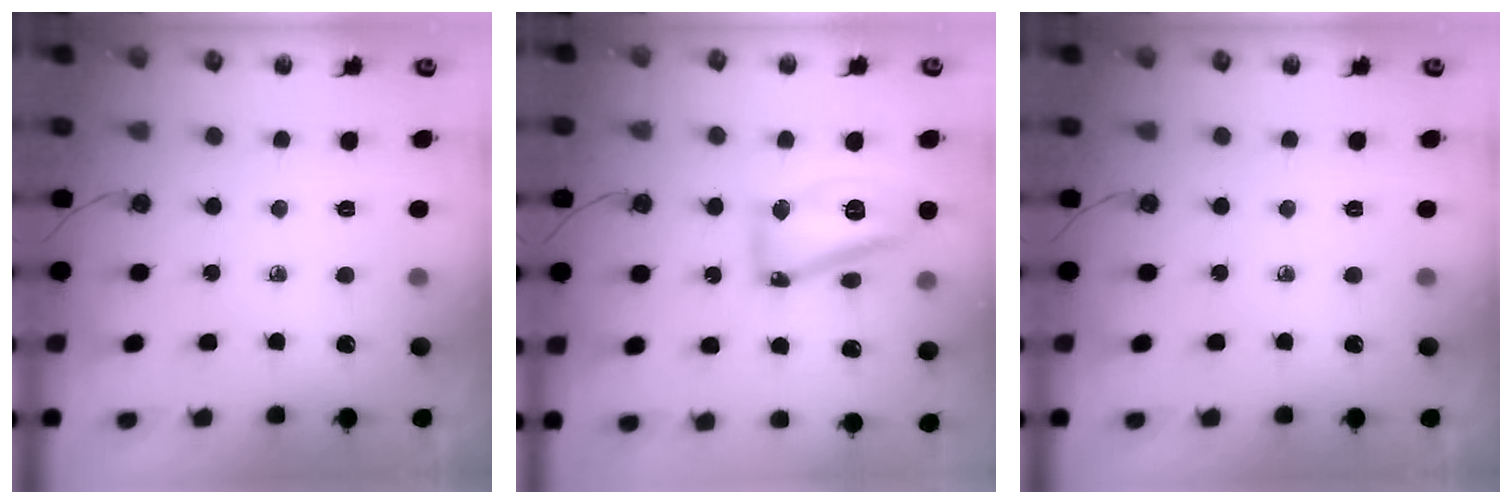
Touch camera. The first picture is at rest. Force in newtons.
{"total": 13.8, "press": 13.8, "slide": 1.2}
{"total": 0.0}